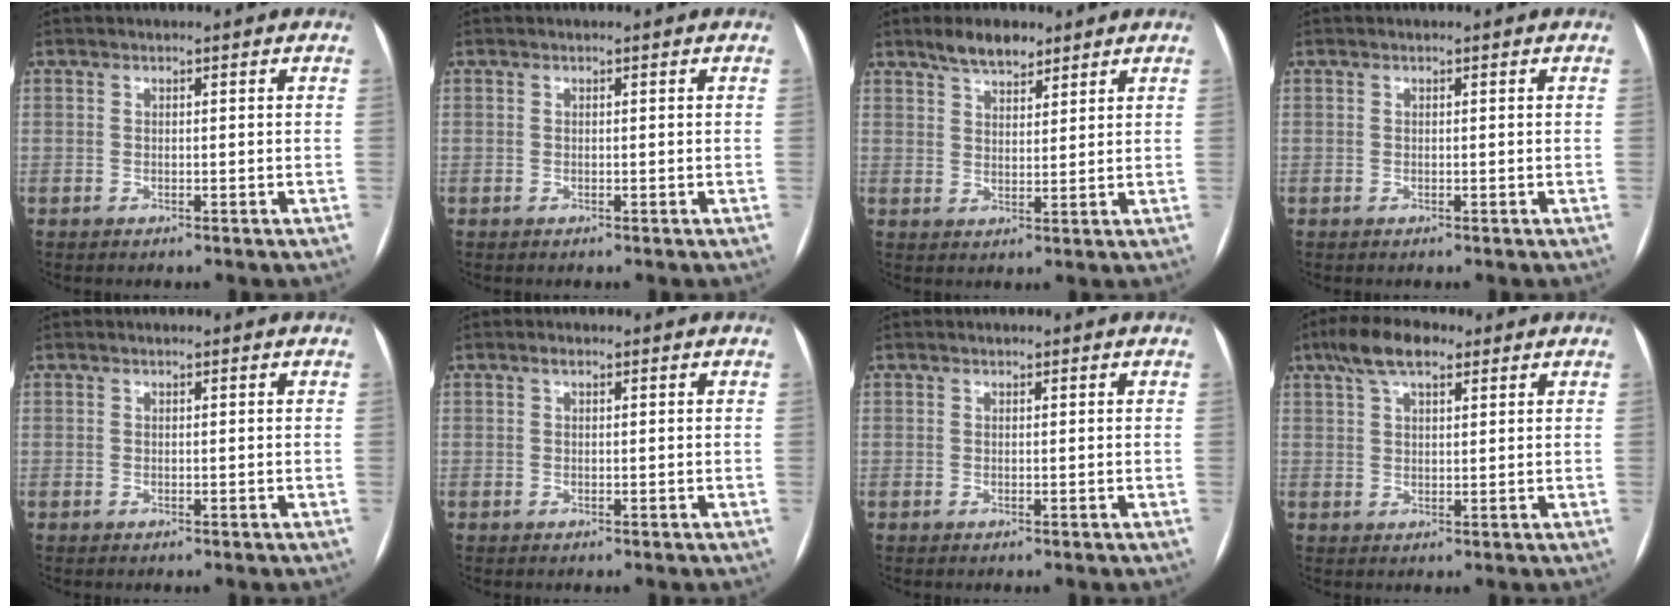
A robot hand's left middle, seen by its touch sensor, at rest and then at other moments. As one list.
[{"total": 0.0}, {"total": 5.2, "force": [4.1, 2.1, 2.5], "torque": [-0.045, 0.007, 0.074]}, {"total": 0.0}, {"total": 0.0}, {"total": 0.7, "force": [0.4, 0.3, 0.5], "torque": [-0.009, 0.005, 0.006]}, {"total": 0.0}, {"total": 7.3, "force": [4.6, 2.7, 4.9], "torque": [-0.098, 0.027, 0.081]}]